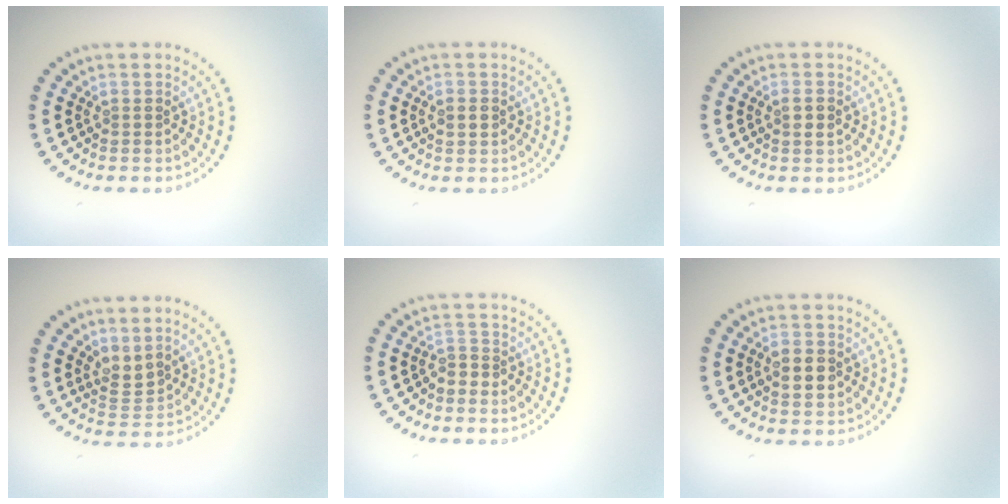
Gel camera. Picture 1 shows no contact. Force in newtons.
{"total": 1.1, "press": 1.1, "slide": 0.1}
{"total": 1.2, "press": 1.1, "slide": 0.3}
{"total": 1.9, "press": 1.4, "slide": 1.3}
{"total": 1.5, "press": 1.2, "slide": 0.8}
{"total": 2.4, "press": 2.4, "slide": 0.1}